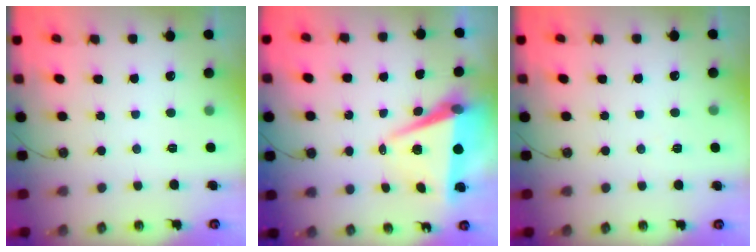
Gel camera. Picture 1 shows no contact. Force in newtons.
{"total": 8.4, "press": 7.2, "slide": 4.4}
{"total": 5.1, "press": 2.6, "slide": 4.4}